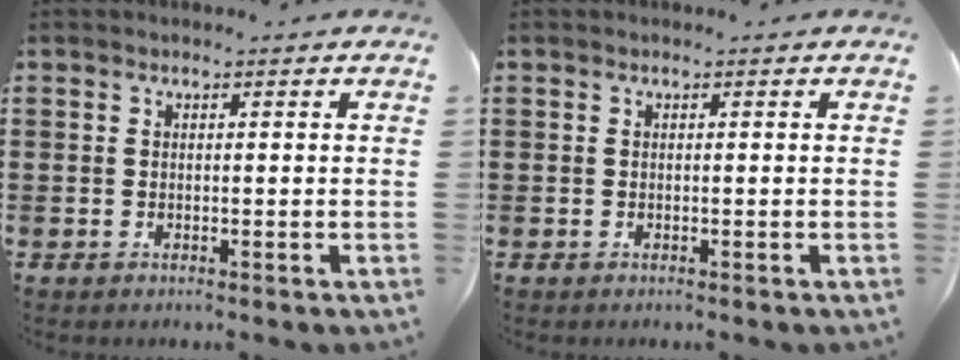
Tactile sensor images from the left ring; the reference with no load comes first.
{"total": 0.0}